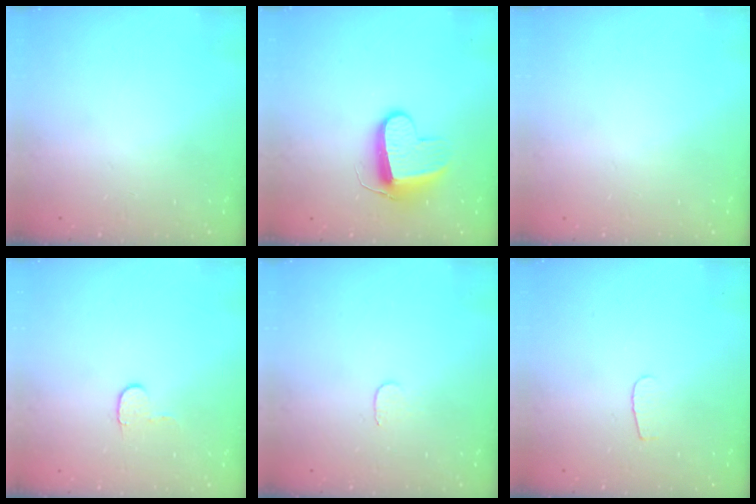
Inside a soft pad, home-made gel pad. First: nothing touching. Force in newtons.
{"total": 9.4, "press": 9.4, "slide": 0.2}
{"total": 0.0}
{"total": 4.7, "press": 4.7, "slide": 0.5}
{"total": 3.0, "press": 3.0, "slide": 0.3}
{"total": 3.7, "press": 3.6, "slide": 0.4}